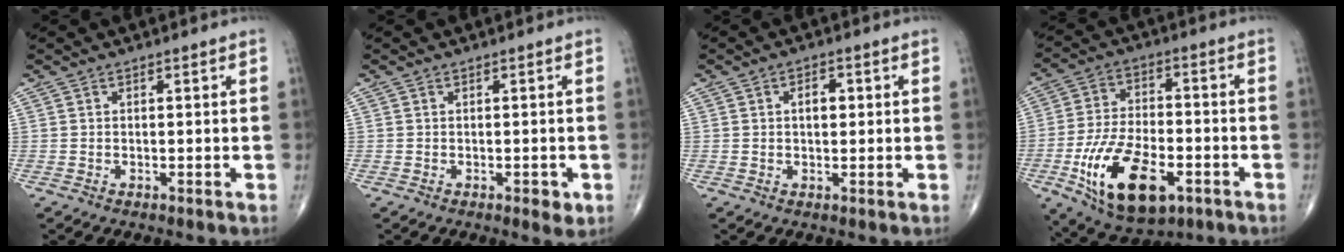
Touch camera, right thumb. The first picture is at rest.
{"total": 2.2, "force": [-0.7, 1.0, 1.8], "torque": [-0.018, -0.002, -0.007]}
{"total": 3.3, "force": [0.6, 1.9, 2.6], "torque": [-0.034, 0.005, 0.010]}
{"total": 18.2, "force": [-7.0, 9.2, 14.1], "torque": [-0.243, 0.016, -0.110]}